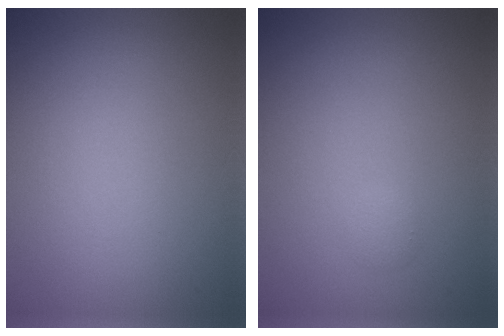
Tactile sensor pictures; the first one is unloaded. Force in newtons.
{"total": 0.6, "press": 0.6, "slide": 0.0}